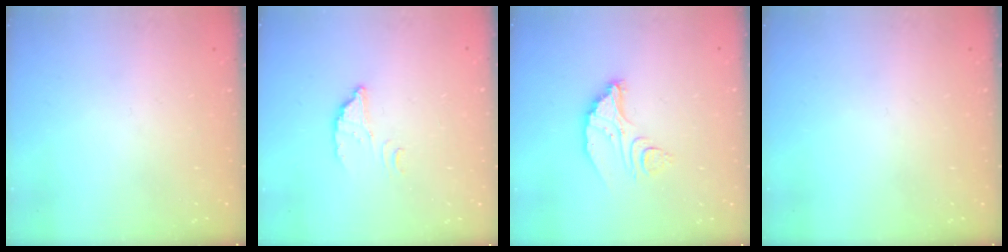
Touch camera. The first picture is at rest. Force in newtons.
{"total": 2.8, "press": 2.8, "slide": 0.2}
{"total": 8.8, "press": 8.8, "slide": 0.8}
{"total": 0.0}